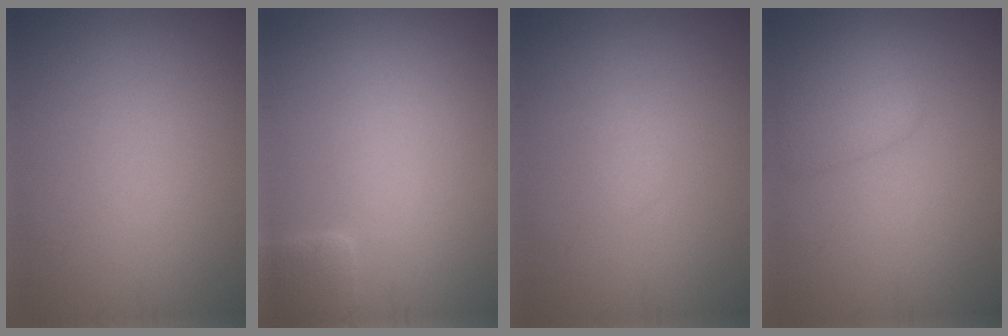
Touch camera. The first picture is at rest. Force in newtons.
{"total": 2.0, "press": 2.0, "slide": 0.3}
{"total": 0.7, "press": 0.7, "slide": 0.1}
{"total": 2.6, "press": 2.6, "slide": 0.0}